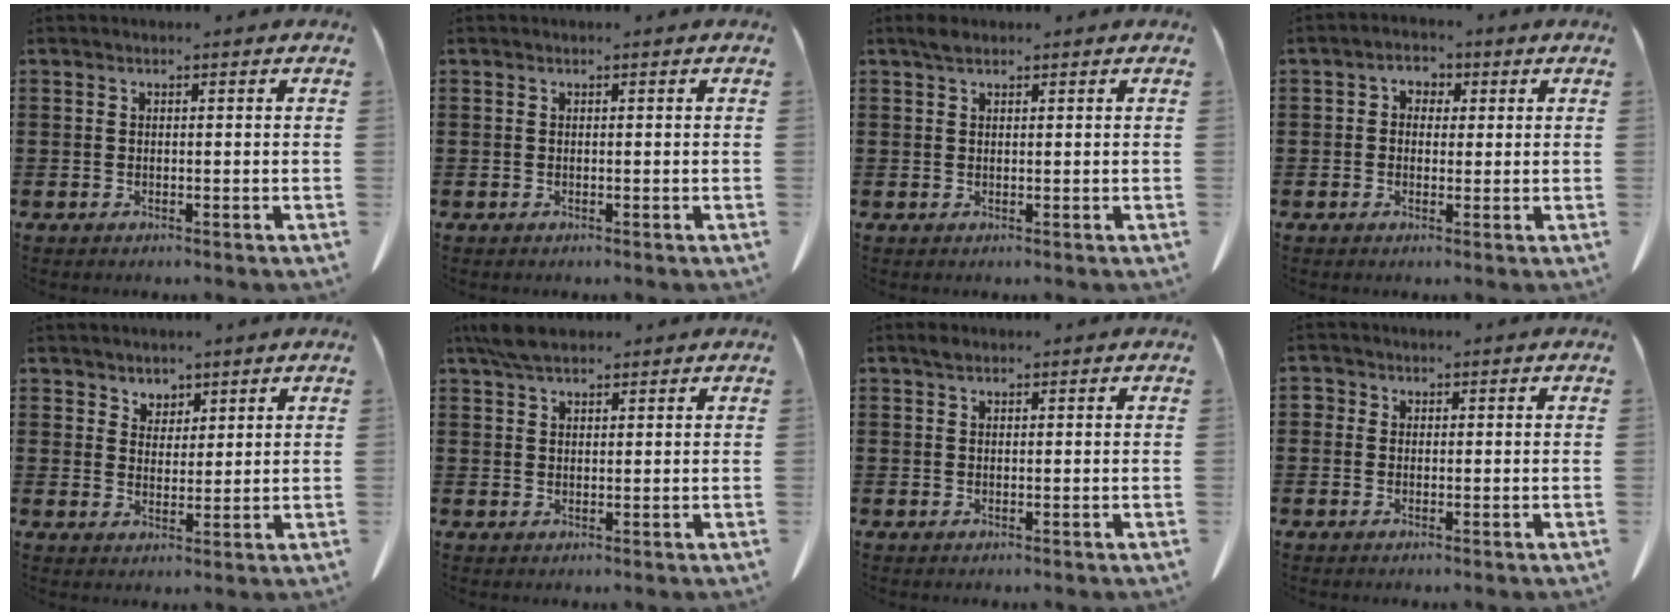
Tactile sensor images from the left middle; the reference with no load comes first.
{"total": 0.0}
{"total": 1.4, "force": [1.0, 0.6, 0.7], "torque": [-0.017, 0.003, 0.019]}
{"total": 2.1, "force": [0.0, 1.8, 0.9], "torque": [-0.027, 0.010, -0.004]}
{"total": 3.2, "force": [2.7, 1.8, 0.0], "torque": [-0.012, 0.003, 0.051]}
{"total": 4.2, "force": [3.3, 1.4, 2.2], "torque": [-0.050, 0.003, 0.062]}
{"total": 0.9, "force": [0.6, 0.4, 0.5], "torque": [-0.012, 0.003, 0.011]}
{"total": 0.9, "force": [0.0, 0.9, 0.2], "torque": [-0.007, 0.005, -0.001]}